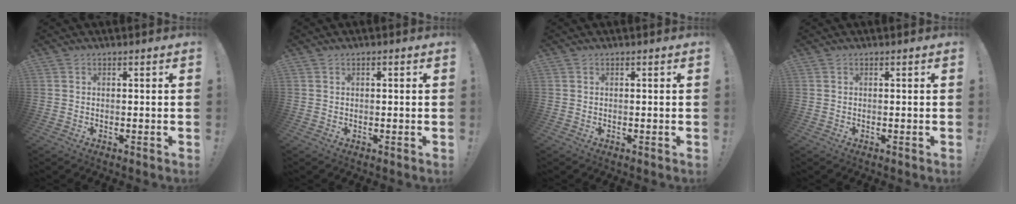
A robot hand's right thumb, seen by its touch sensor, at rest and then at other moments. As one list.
[{"total": 0.5, "force": [-0.3, 0.4, 0.2], "torque": [-0.002, 0.004, -0.006]}, {"total": 0.0}, {"total": 0.0}]